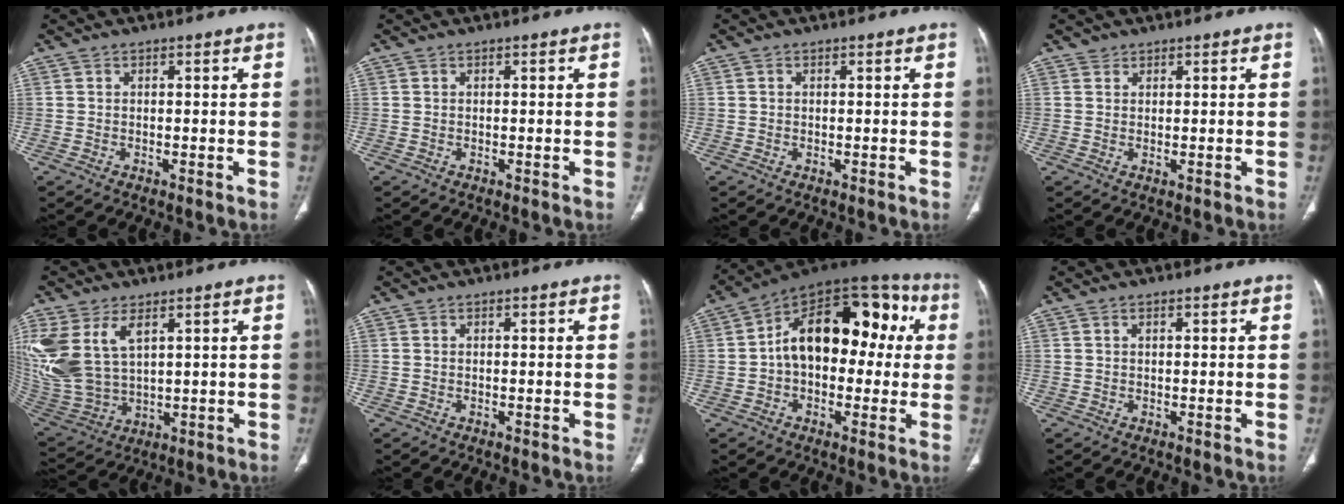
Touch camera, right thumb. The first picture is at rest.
{"total": 0.0}
{"total": 0.0}
{"total": 1.1, "force": [0.8, 0.8, 0.0], "torque": [0.011, -0.005, 0.009]}
{"total": 16.3, "force": [6.1, 9.6, 11.7], "torque": [-0.271, -0.017, 0.141]}
{"total": 0.0}
{"total": 21.0, "force": [2.4, 12.8, 16.5], "torque": [-0.203, 0.055, 0.024]}
{"total": 0.7, "force": [0.3, 0.3, 0.6], "torque": [-0.012, 0.004, 0.006]}